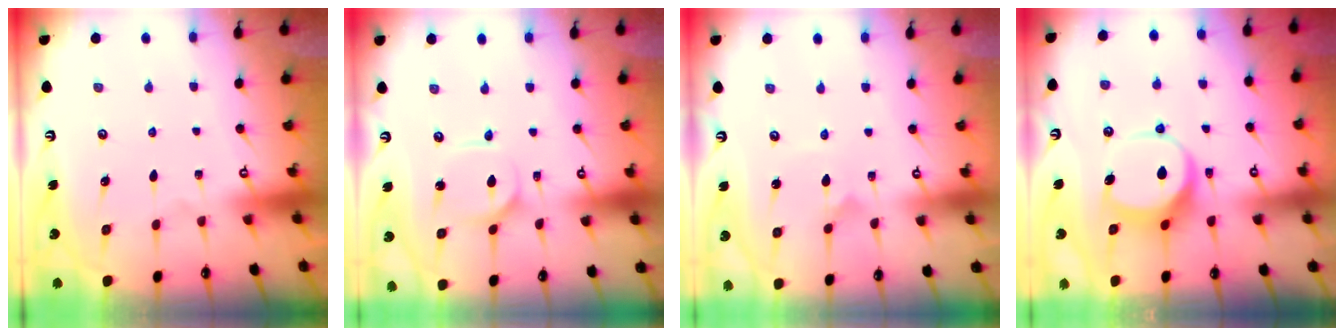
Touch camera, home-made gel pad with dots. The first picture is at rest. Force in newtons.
{"total": 2.5, "press": 2.5, "slide": 0.2}
{"total": 1.3, "press": 1.3, "slide": 0.1}
{"total": 8.9, "press": 8.9, "slide": 1.2}